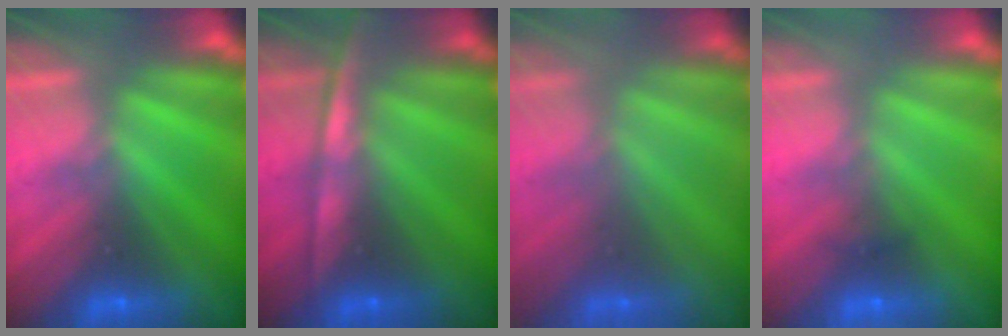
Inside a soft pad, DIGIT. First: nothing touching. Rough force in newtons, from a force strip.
{"total": 6.6}
{"total": 1.7}
{"total": 1.7}